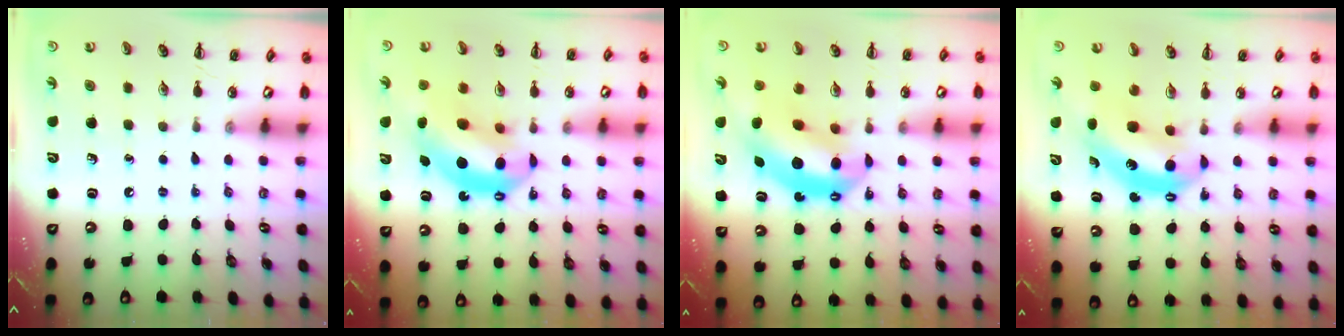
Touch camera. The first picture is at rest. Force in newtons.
{"total": 12.9, "press": 12.5, "slide": 3.3}
{"total": 11.9, "press": 11.5, "slide": 3.1}
{"total": 6.1, "press": 6.1, "slide": 1.0}